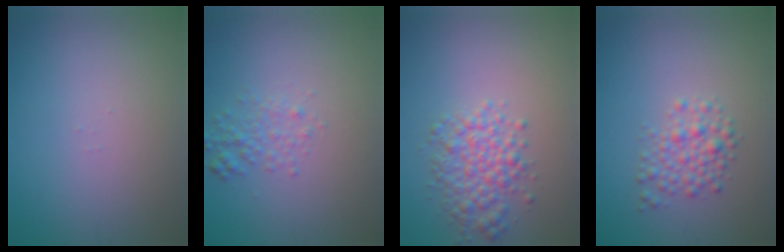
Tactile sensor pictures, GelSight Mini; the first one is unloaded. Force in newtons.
{"total": 1.8, "press": 1.8, "slide": 0.1}
{"total": 3.7, "press": 3.7, "slide": 0.1}
{"total": 2.5, "press": 2.5, "slide": 0.1}